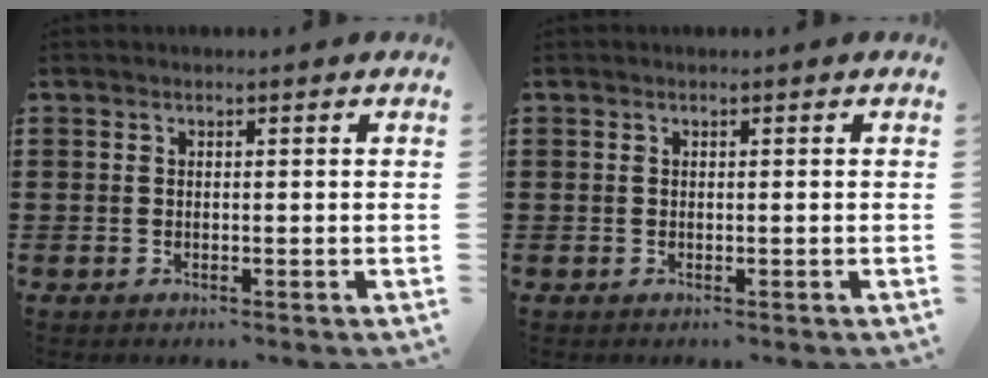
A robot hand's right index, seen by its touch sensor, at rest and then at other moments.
{"total": 0.0}